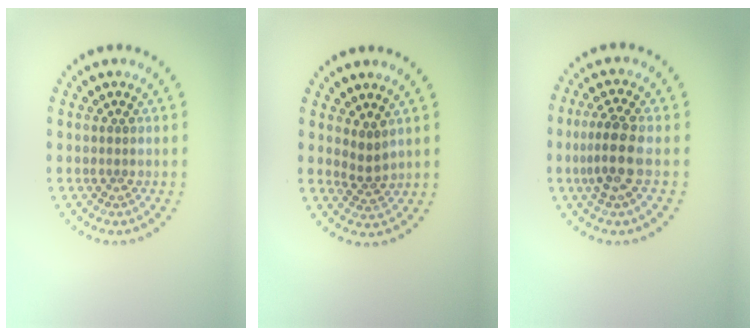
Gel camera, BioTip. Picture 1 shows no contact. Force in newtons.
{"total": 2.1, "press": 1.4, "slide": 1.5}
{"total": 3.5, "press": 3.1, "slide": 1.6}